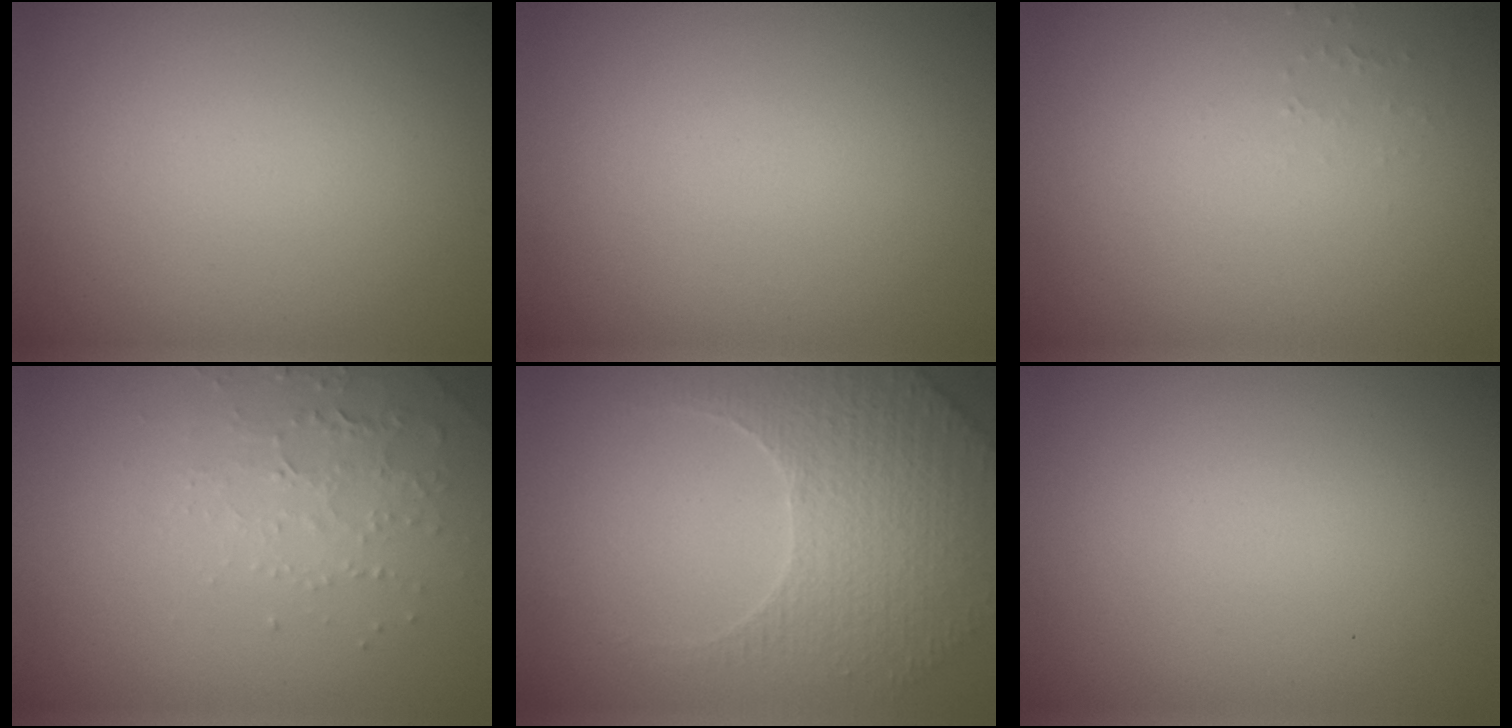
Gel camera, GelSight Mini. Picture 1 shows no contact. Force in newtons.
{"total": 0.0}
{"total": 0.5, "press": 0.5, "slide": 0.1}
{"total": 2.2, "press": 2.1, "slide": 0.6}
{"total": 3.8, "press": 3.6, "slide": 1.2}
{"total": 0.0}